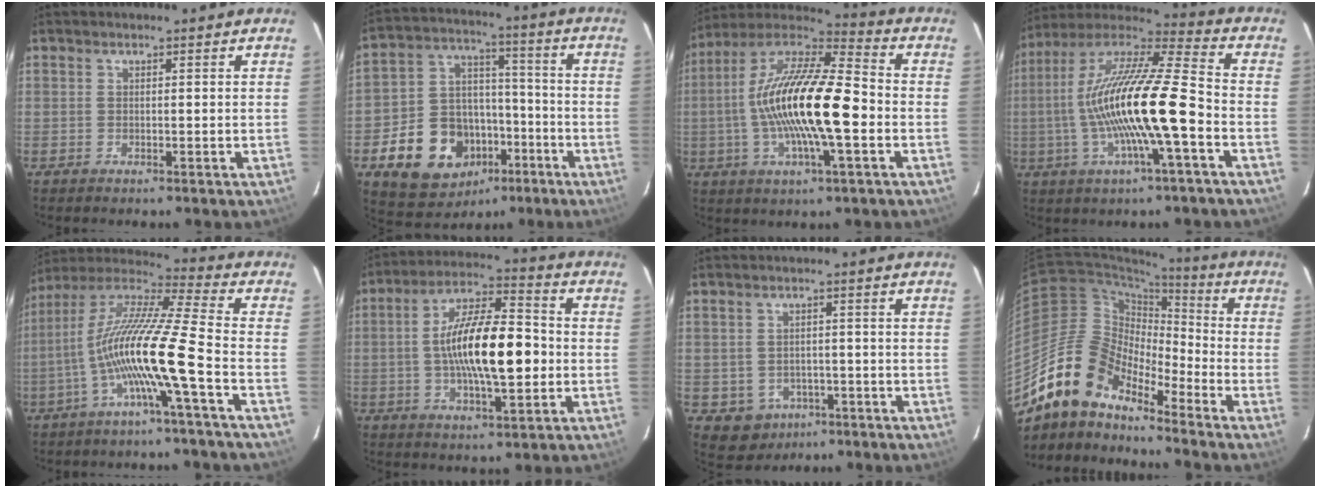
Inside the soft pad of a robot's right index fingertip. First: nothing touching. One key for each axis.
{"total": 16.8, "fx": -7.4, "fy": 13.0, "fz": 7.7, "tx": -0.175, "ty": 0.049, "tz": -0.090}
{"total": 20.7, "fx": -2.9, "fy": 4.9, "fz": 19.9, "tx": -0.371, "ty": -0.001, "tz": -0.066}
{"total": 19.8, "fx": -4.2, "fy": 2.4, "fz": 19.2, "tx": -0.354, "ty": -0.007, "tz": -0.082}
{"total": 15.4, "fx": -5.0, "fy": -0.7, "fz": 14.6, "tx": -0.258, "ty": -0.006, "tz": -0.102}
{"total": 16.2, "fx": -1.4, "fy": 5.4, "fz": 15.3, "tx": -0.269, "ty": 0.013, "tz": -0.027}
{"total": 6.1, "fx": -3.0, "fy": 5.2, "fz": 1.4, "tx": -0.038, "ty": 0.012, "tz": -0.028}
{"total": 16.5, "fx": -13.6, "fy": 6.3, "fz": 6.8, "tx": -0.126, "ty": 0.003, "tz": -0.262}